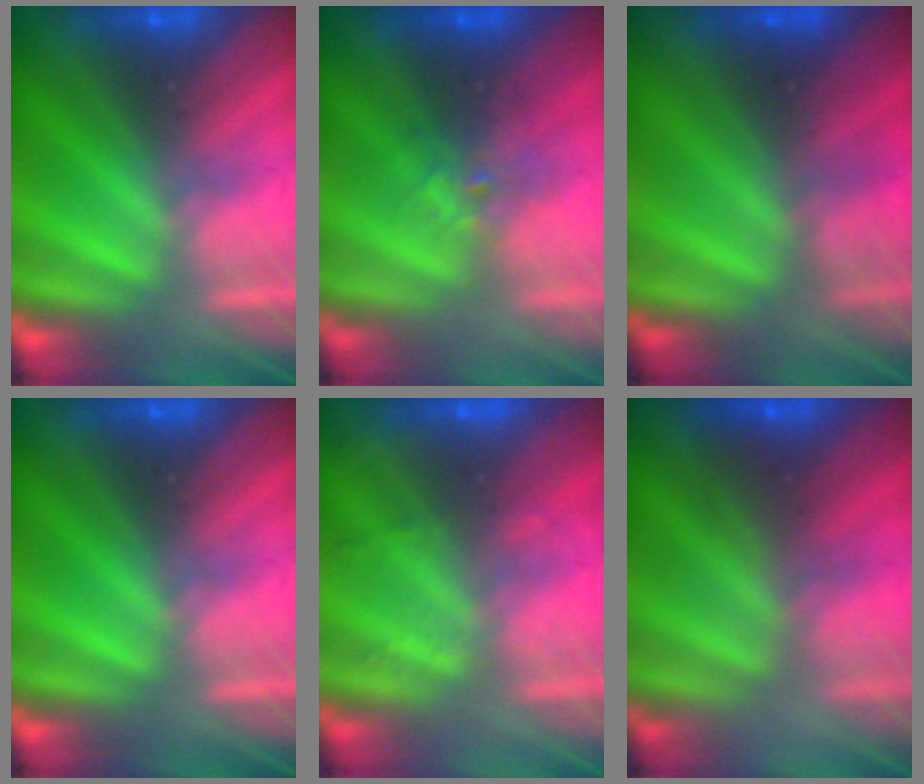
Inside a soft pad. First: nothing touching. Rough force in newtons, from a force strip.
{"total": 2.1}
{"total": 2.6}
{"total": 0.0}
{"total": 2.0}
{"total": 2.0}